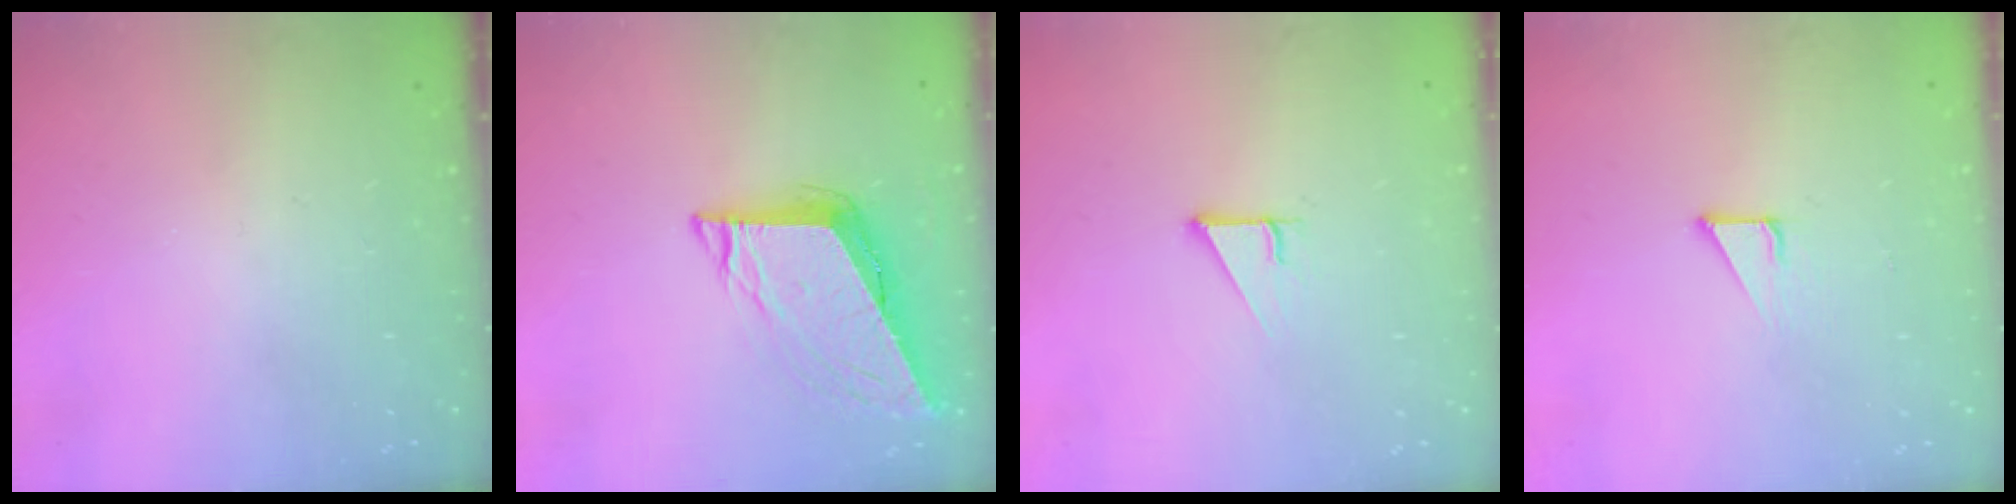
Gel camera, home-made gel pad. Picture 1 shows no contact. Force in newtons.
{"total": 9.6, "press": 9.4, "slide": 2.1}
{"total": 2.8, "press": 2.8, "slide": 0.0}
{"total": 2.1, "press": 2.1, "slide": 0.1}